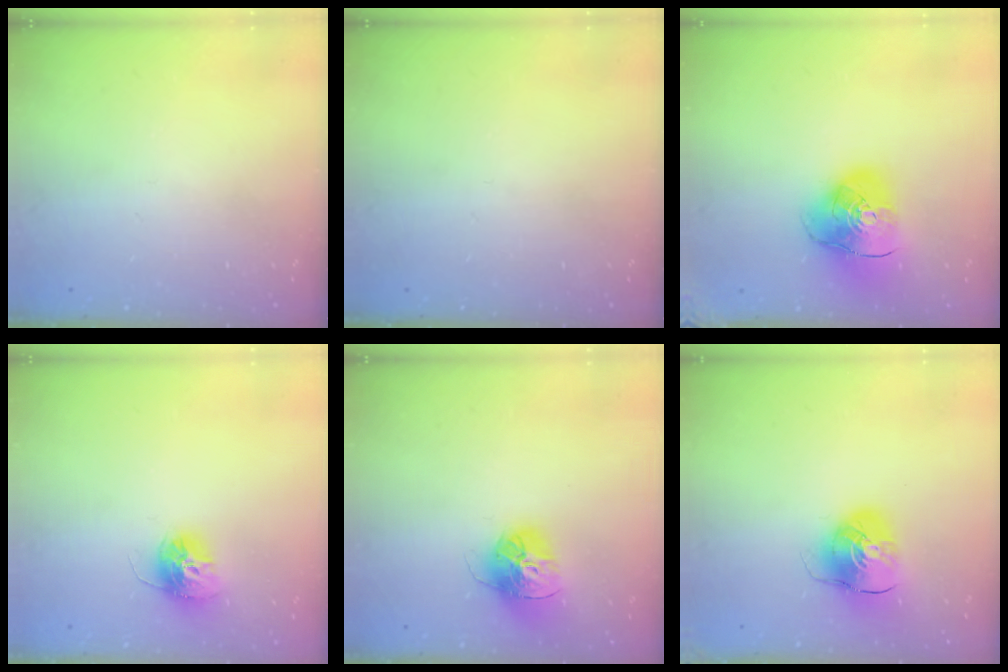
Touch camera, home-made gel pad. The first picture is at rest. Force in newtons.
{"total": 0.0}
{"total": 15.1, "press": 14.9, "slide": 2.2}
{"total": 12.4, "press": 12.4, "slide": 1.0}
{"total": 15.1, "press": 15.0, "slide": 1.5}
{"total": 10.2, "press": 10.1, "slide": 1.3}